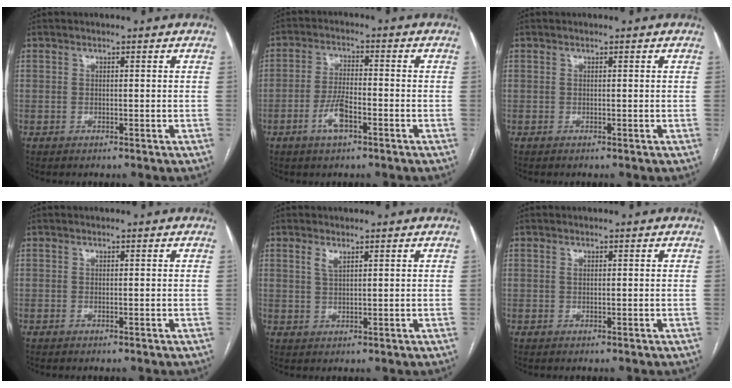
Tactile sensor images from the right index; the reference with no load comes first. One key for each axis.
{"total": 5.4, "fx": -2.6, "fy": 1.6, "fz": 4.5, "tx": -0.093, "ty": -0.002, "tz": -0.047}
{"total": 0.0}
{"total": 0.0}
{"total": 1.9, "fx": 1.2, "fy": 0.5, "fz": 1.4, "tx": -0.032, "ty": 0.000, "tz": 0.026}
{"total": 0.8, "fx": 0.2, "fy": 0.5, "fz": 0.6, "tx": -0.013, "ty": 0.003, "tz": 0.004}